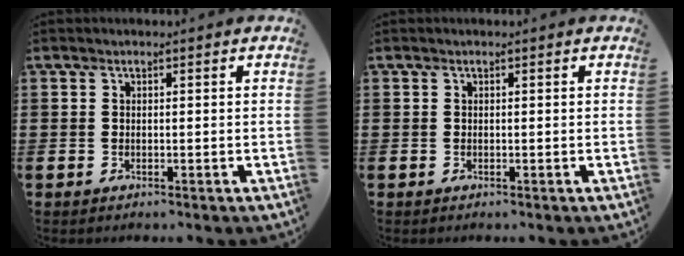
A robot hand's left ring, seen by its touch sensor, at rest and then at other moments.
{"total": 0.0}